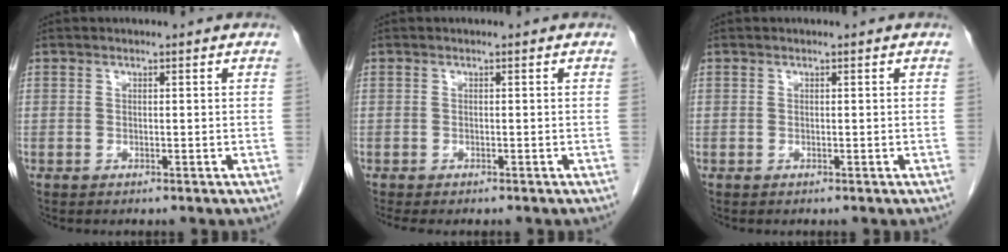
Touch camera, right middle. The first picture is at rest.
{"total": 3.0, "force": [-2.5, 0.7, 1.4], "torque": [-0.018, -0.009, -0.032]}
{"total": 0.0}